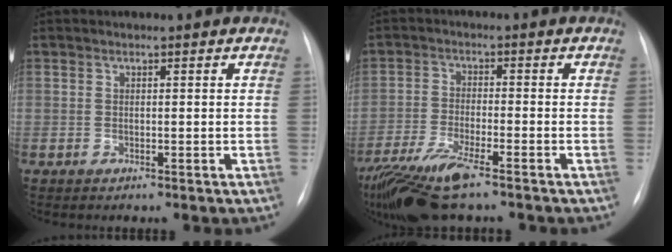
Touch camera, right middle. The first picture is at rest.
{"total": 12.1, "force": [-8.7, 2.1, 8.2], "torque": [-0.169, -0.026, -0.156]}